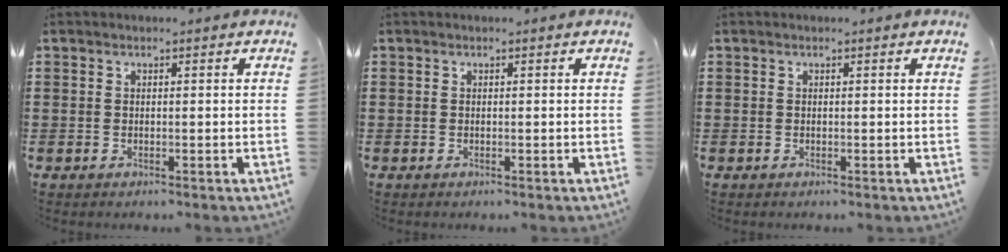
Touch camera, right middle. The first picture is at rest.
{"total": 0.0}
{"total": 0.0}